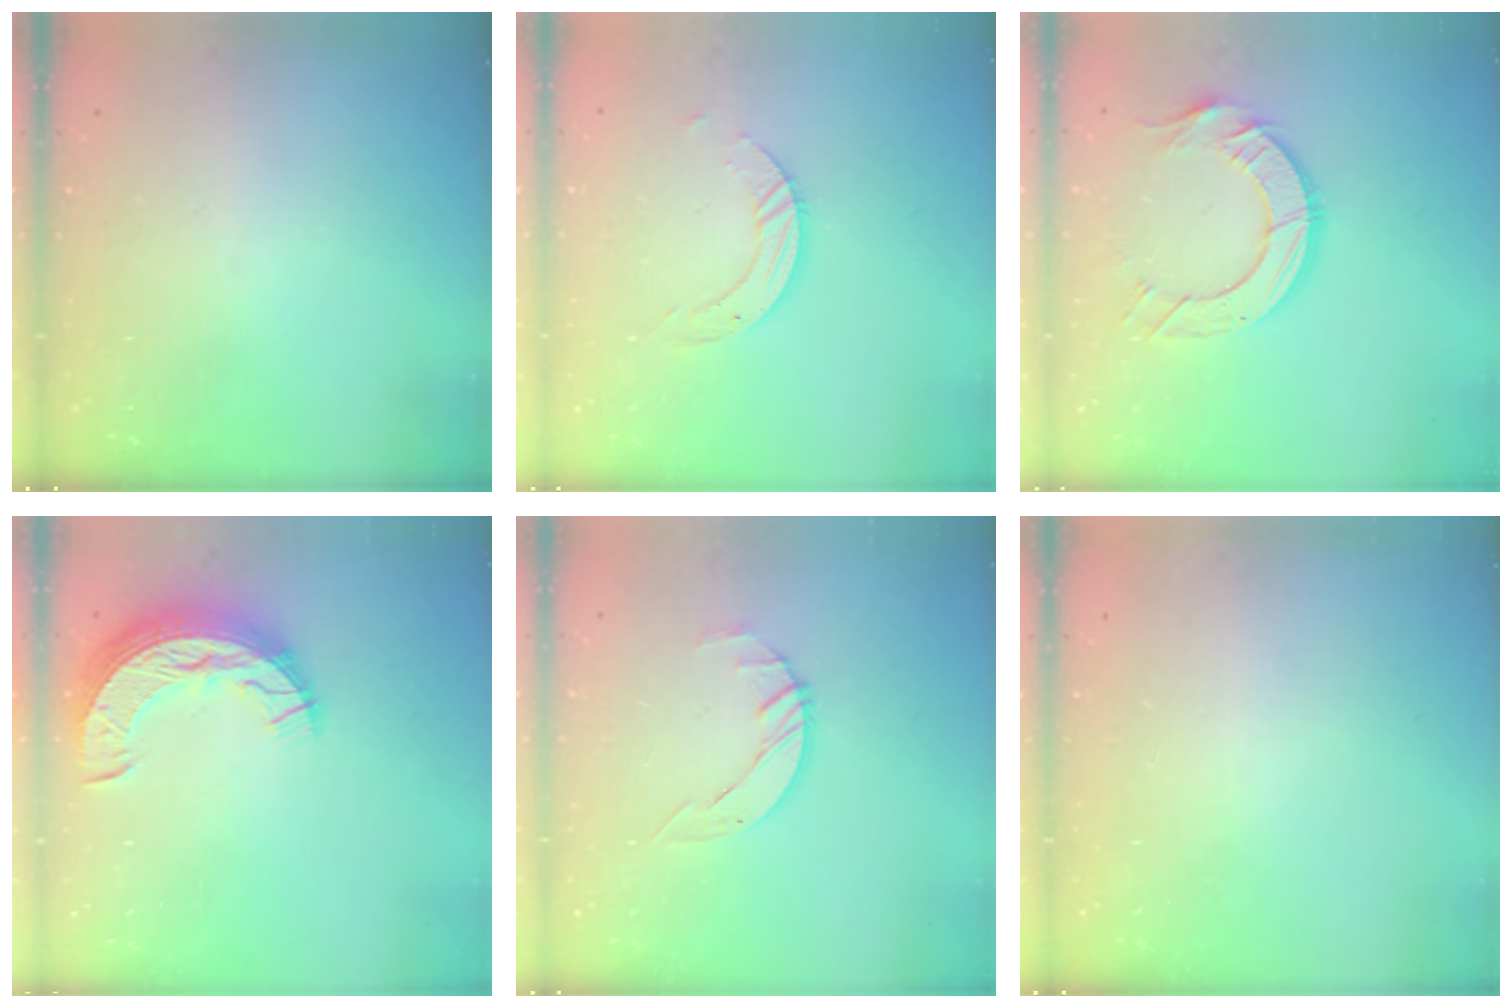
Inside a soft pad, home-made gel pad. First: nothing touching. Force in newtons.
{"total": 4.5, "press": 4.5, "slide": 0.1}
{"total": 11.6, "press": 11.5, "slide": 1.1}
{"total": 11.3, "press": 11.2, "slide": 0.9}
{"total": 2.7, "press": 2.6, "slide": 0.4}
{"total": 0.0}